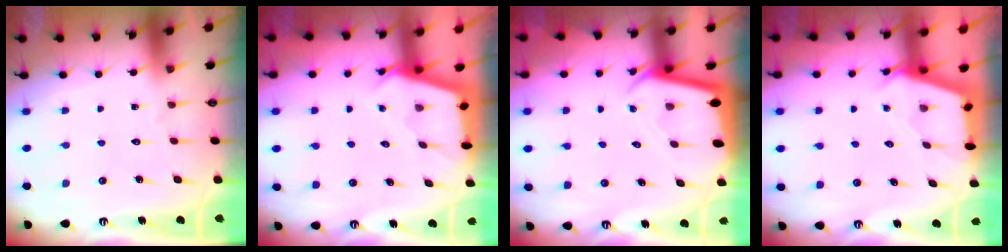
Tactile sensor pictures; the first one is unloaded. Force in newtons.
{"total": 2.6, "press": 2.6, "slide": 0.4}
{"total": 2.0, "press": 2.0, "slide": 0.1}
{"total": 2.6, "press": 2.6, "slide": 0.4}